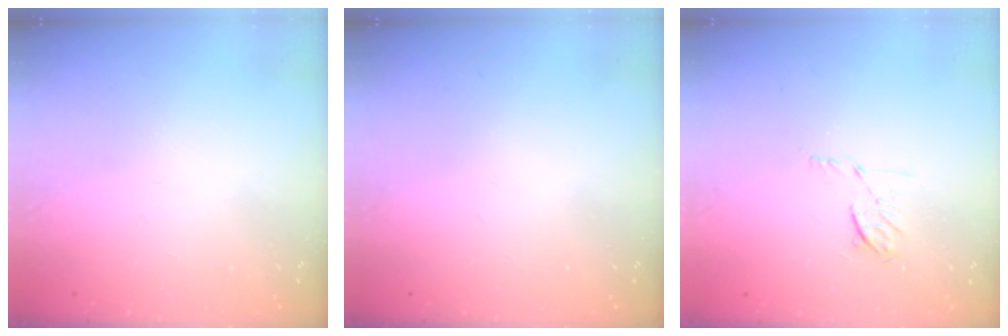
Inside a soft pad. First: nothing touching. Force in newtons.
{"total": 0.0}
{"total": 5.7, "press": 5.6, "slide": 1.2}